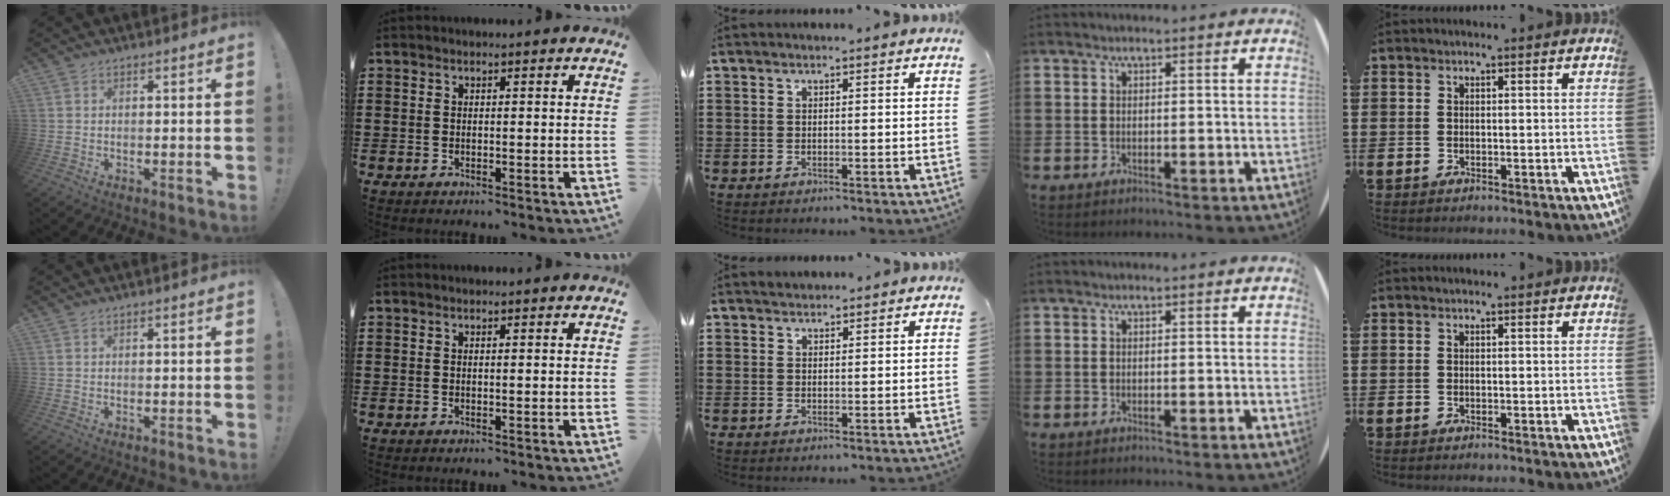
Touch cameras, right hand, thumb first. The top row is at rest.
{"middle": {"total": 1.1, "force": [1.0, 0.5, -0.2], "torque": [0.009, -0.002, 0.019]}}